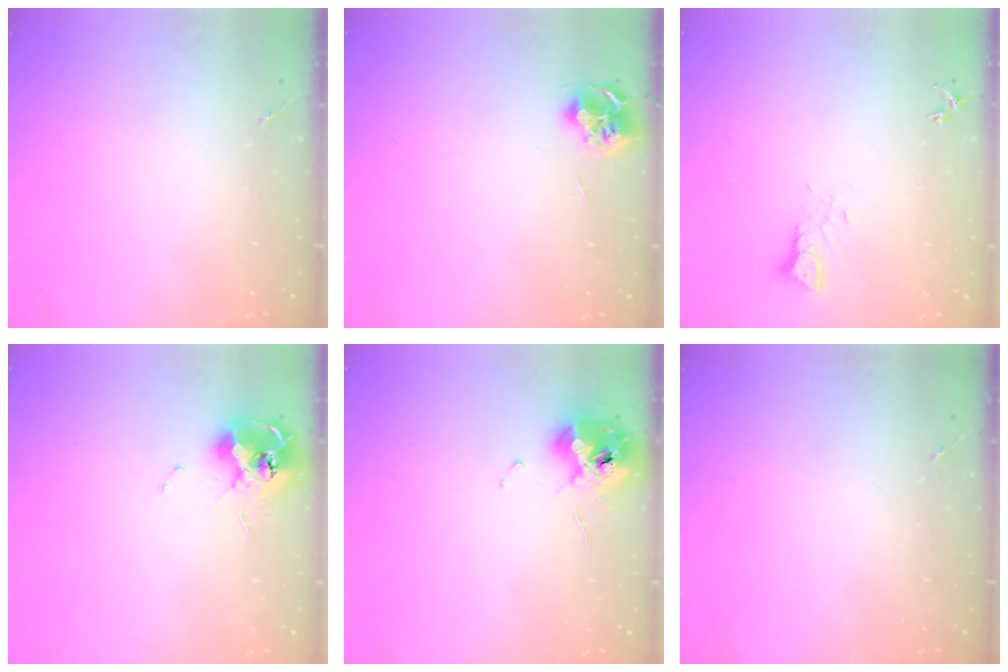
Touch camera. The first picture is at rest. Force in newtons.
{"total": 7.1, "press": 7.1, "slide": 0.4}
{"total": 3.5, "press": 3.5, "slide": 0.3}
{"total": 12.0, "press": 11.9, "slide": 1.2}
{"total": 11.0, "press": 11.0, "slide": 1.1}
{"total": 0.0}